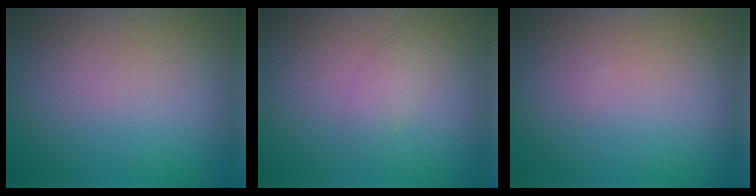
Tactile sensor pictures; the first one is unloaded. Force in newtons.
{"total": 1.2, "press": 1.2, "slide": 0.1}
{"total": 0.0}